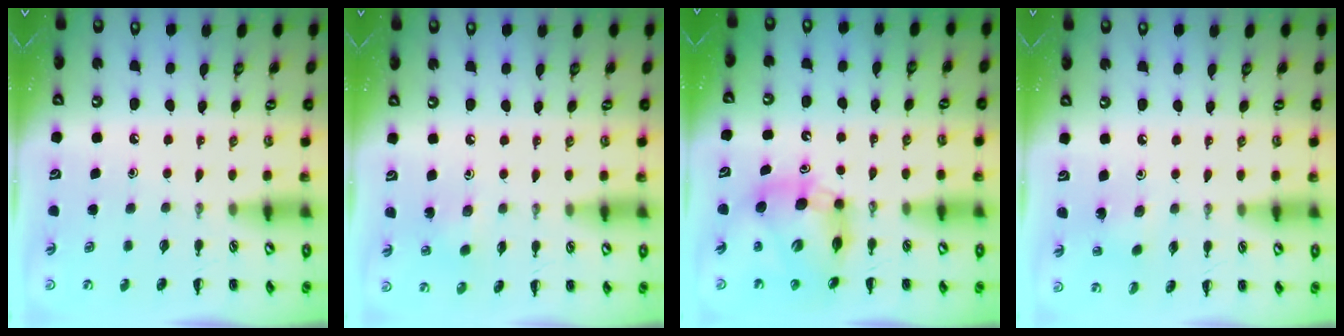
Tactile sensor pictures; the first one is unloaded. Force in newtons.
{"total": 3.0, "press": 2.8, "slide": 0.9}
{"total": 11.2, "press": 10.7, "slide": 3.4}
{"total": 1.8, "press": 1.7, "slide": 0.7}